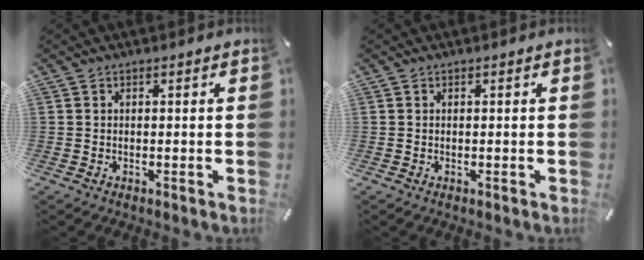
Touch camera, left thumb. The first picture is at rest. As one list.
[{"total": 0.0}]